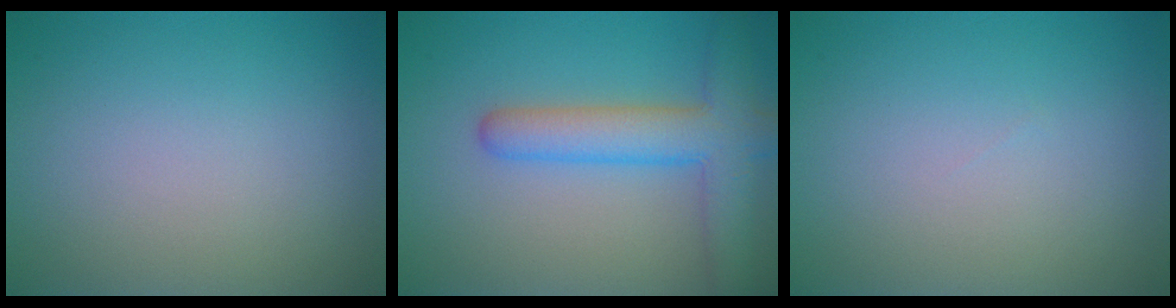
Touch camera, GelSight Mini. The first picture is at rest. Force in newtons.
{"total": 5.8, "press": 5.8, "slide": 0.3}
{"total": 0.0}